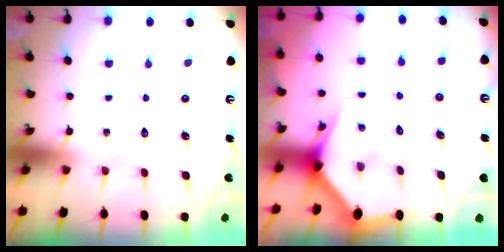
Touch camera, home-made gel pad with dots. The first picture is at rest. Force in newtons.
{"total": 2.7, "press": 2.7, "slide": 0.1}